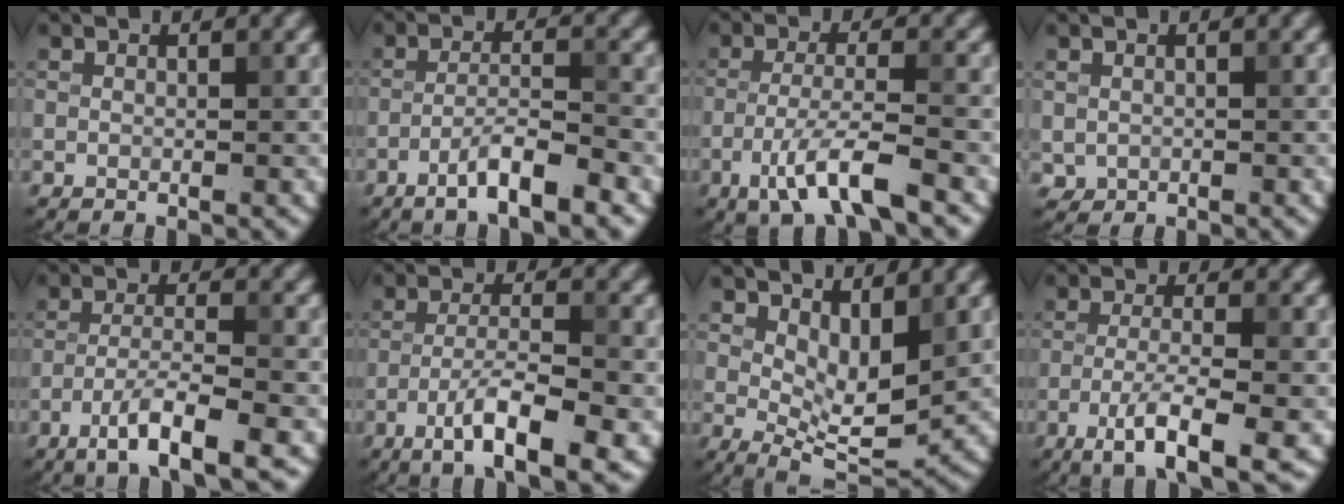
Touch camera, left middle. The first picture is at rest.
{"total": 4.5, "force": [-2.7, 0.5, 3.5], "torque": [-0.061, 0.008, -0.055]}
{"total": 5.2, "force": [-2.8, 1.0, 4.3], "torque": [-0.084, -0.001, -0.057]}
{"total": 0.8, "force": [0.0, 0.7, 0.2], "torque": [-0.002, -0.006, 0.002]}
{"total": 5.1, "force": [-2.9, 0.7, 4.1], "torque": [-0.071, 0.002, -0.058]}
{"total": 7.1, "force": [-3.3, 1.6, 6.0], "torque": [-0.103, 0.004, -0.058]}
{"total": 5.0, "force": [1.8, 2.2, 4.1], "torque": [-0.063, -0.015, 0.035]}
{"total": 5.7, "force": [-2.6, 1.1, 4.9], "torque": [-0.087, -0.001, -0.050]}